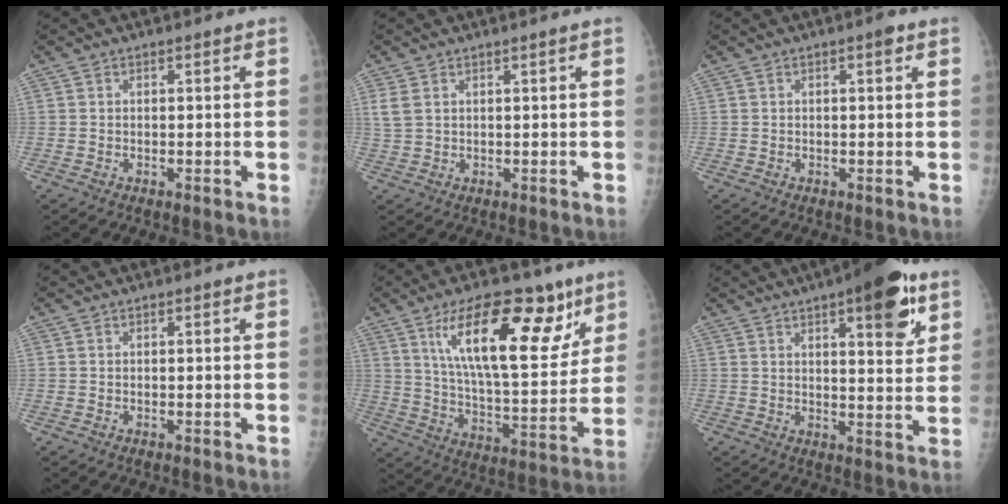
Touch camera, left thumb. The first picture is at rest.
{"total": 2.6, "force": [1.2, 1.1, 1.9], "torque": [-0.056, 0.004, 0.035]}
{"total": 1.5, "force": [0.6, 0.4, 1.2], "torque": [-0.017, 0.001, 0.008]}
{"total": 0.0}
{"total": 22.2, "force": [11.1, 8.6, 17.2], "torque": [-0.234, -0.044, 0.189]}
{"total": 13.6, "force": [7.1, 4.4, 10.8], "torque": [-0.119, -0.028, 0.093]}